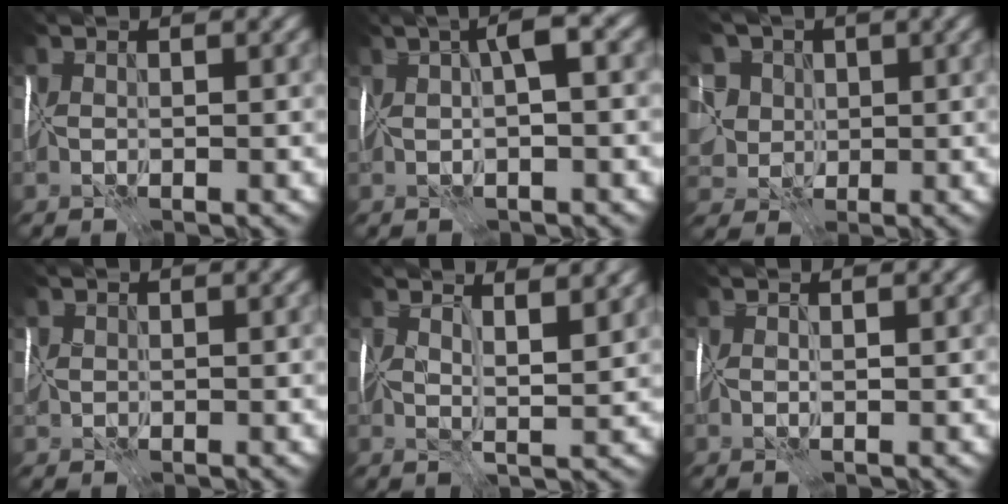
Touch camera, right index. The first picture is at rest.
{"total": 3.3, "force": [1.7, 0.0, 2.8], "torque": [-0.046, 0.022, 0.027]}
{"total": 4.7, "force": [2.2, 4.1, 0.6], "torque": [-0.010, 0.023, 0.018]}
{"total": 1.0, "force": [0.7, 0.4, -0.6], "torque": [0.013, 0.002, 0.014]}
{"total": 5.2, "force": [4.2, 1.0, 2.9], "torque": [-0.016, 0.010, 0.068]}
{"total": 1.4, "force": [0.5, -0.9, -0.9], "torque": [0.021, 0.001, 0.012]}